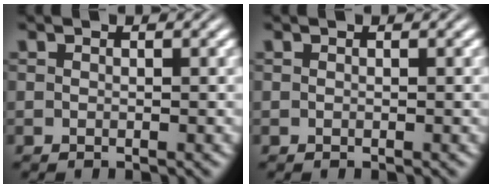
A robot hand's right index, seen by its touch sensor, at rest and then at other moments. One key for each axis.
{"total": 0.0}